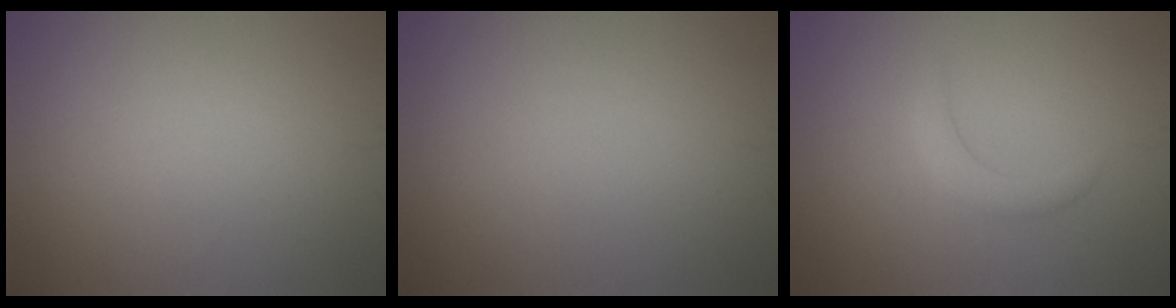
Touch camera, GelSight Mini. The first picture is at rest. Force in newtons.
{"total": 0.0}
{"total": 1.7, "press": 1.7, "slide": 0.2}